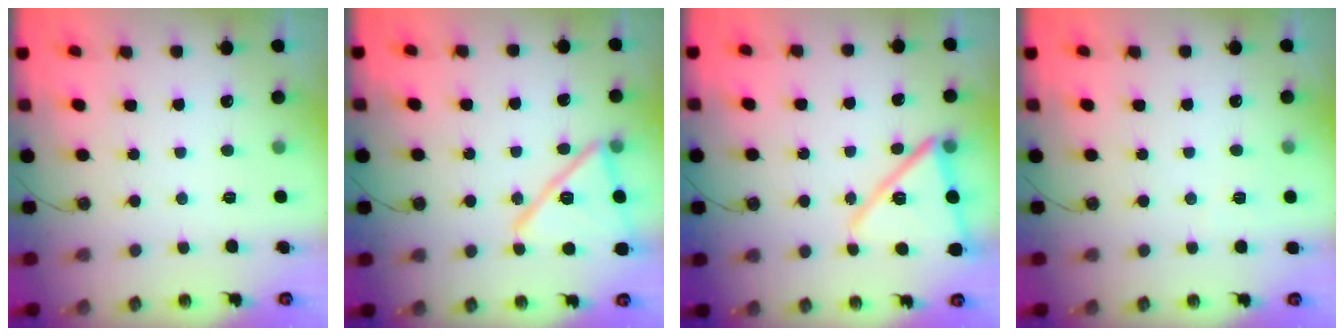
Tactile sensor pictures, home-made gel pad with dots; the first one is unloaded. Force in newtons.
{"total": 17.2, "press": 17.2, "slide": 0.4}
{"total": 15.5, "press": 15.3, "slide": 2.2}
{"total": 2.6, "press": 2.5, "slide": 0.8}